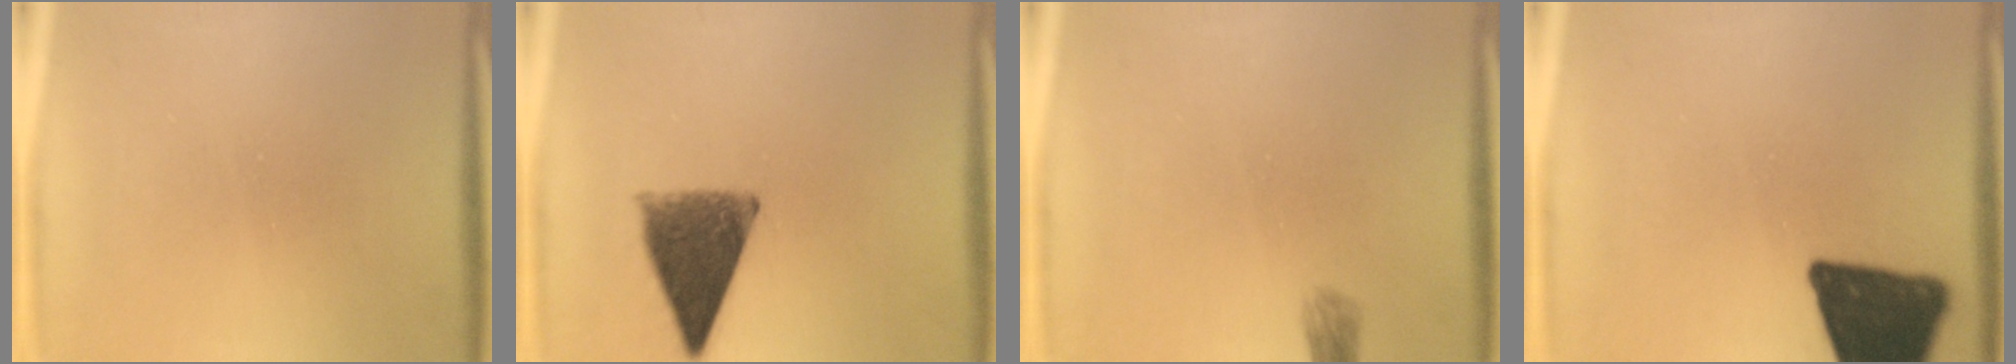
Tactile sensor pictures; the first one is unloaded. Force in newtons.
{"total": 9.9}
{"total": 1.7}
{"total": 18.1}